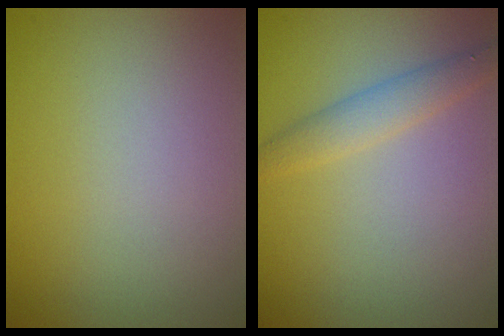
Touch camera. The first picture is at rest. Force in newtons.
{"total": 2.0, "press": 2.0, "slide": 0.0}